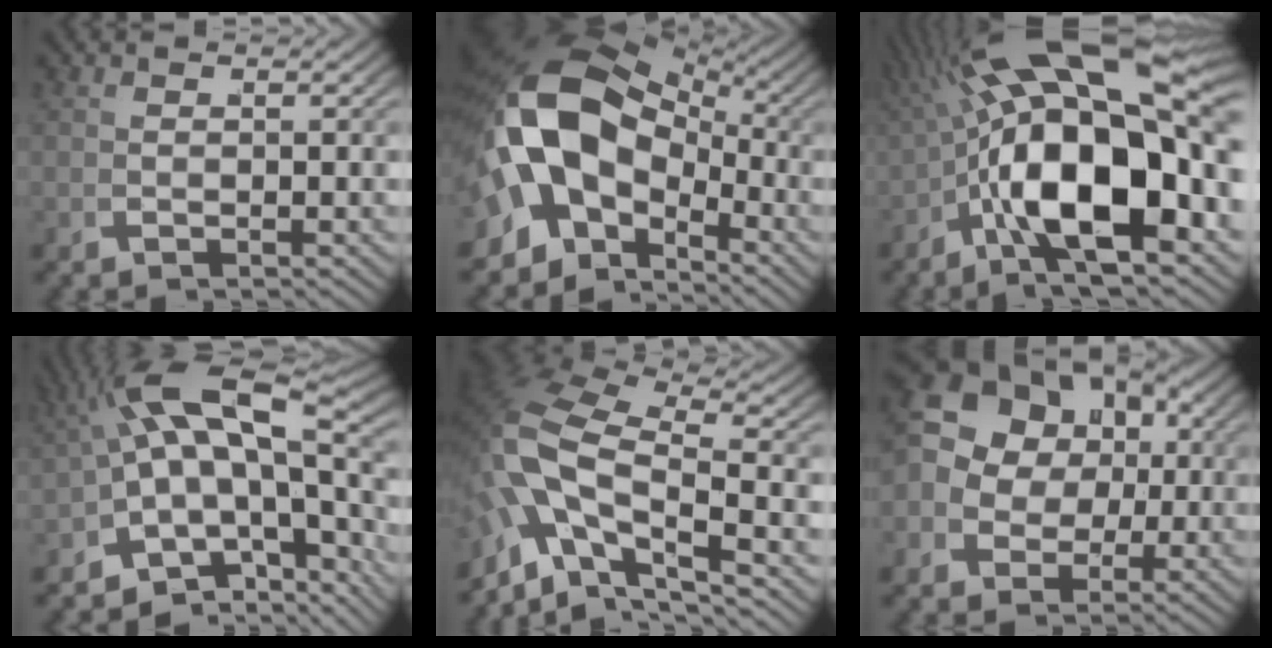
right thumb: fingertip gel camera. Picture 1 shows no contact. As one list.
[{"total": 16.0, "force": [-0.6, 10.7, 12.0], "torque": [-0.258, -0.044, 0.013]}, {"total": 18.2, "force": [0.5, 9.5, 15.5], "torque": [-0.287, -0.035, 0.022]}, {"total": 13.0, "force": [-1.2, 8.0, 10.1], "torque": [-0.194, -0.039, -0.004]}, {"total": 12.6, "force": [-0.8, 8.0, 9.8], "torque": [-0.227, -0.042, 0.004]}, {"total": 10.2, "force": [1.9, 7.7, 6.3], "torque": [-0.136, -0.010, 0.038]}]